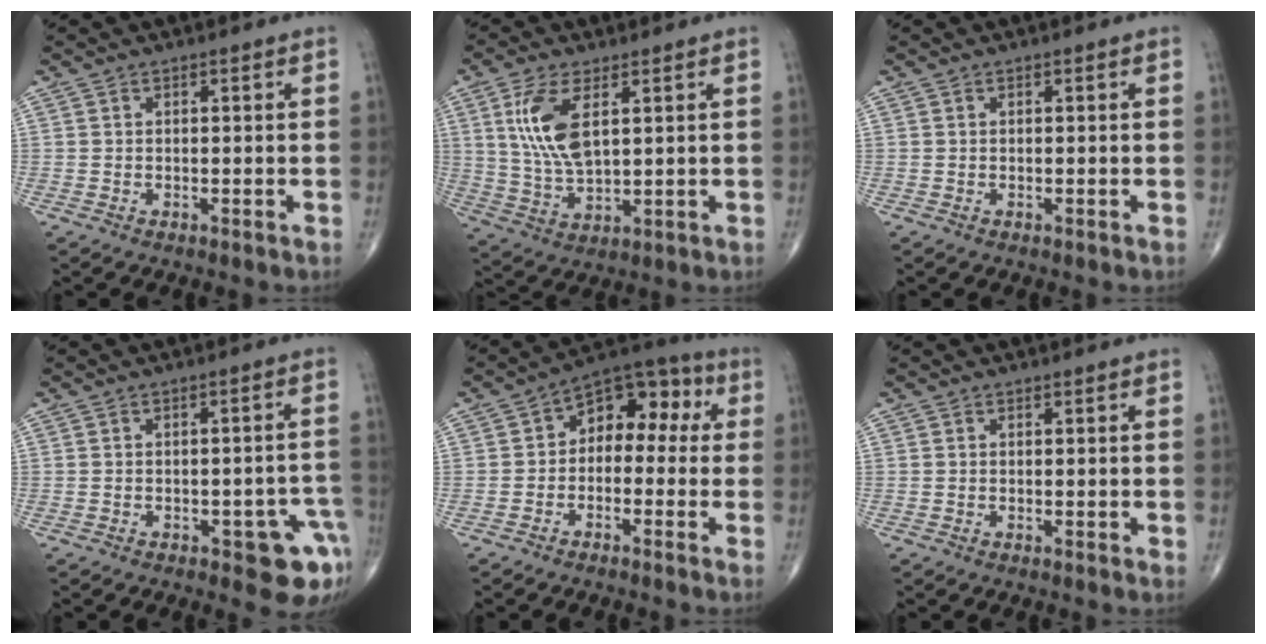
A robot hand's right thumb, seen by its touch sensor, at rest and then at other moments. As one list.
[{"total": 10.6, "force": [3.4, 4.7, 8.8], "torque": [-0.183, -0.014, 0.074]}, {"total": 0.0}, {"total": 8.8, "force": [-4.1, 3.4, 7.0], "torque": [-0.053, 0.021, -0.045]}, {"total": 10.6, "force": [0.7, 7.0, 7.9], "torque": [-0.067, 0.046, -0.010]}, {"total": 0.6, "force": [0.1, 0.2, 0.6], "torque": [-0.010, -0.003, 0.000]}]